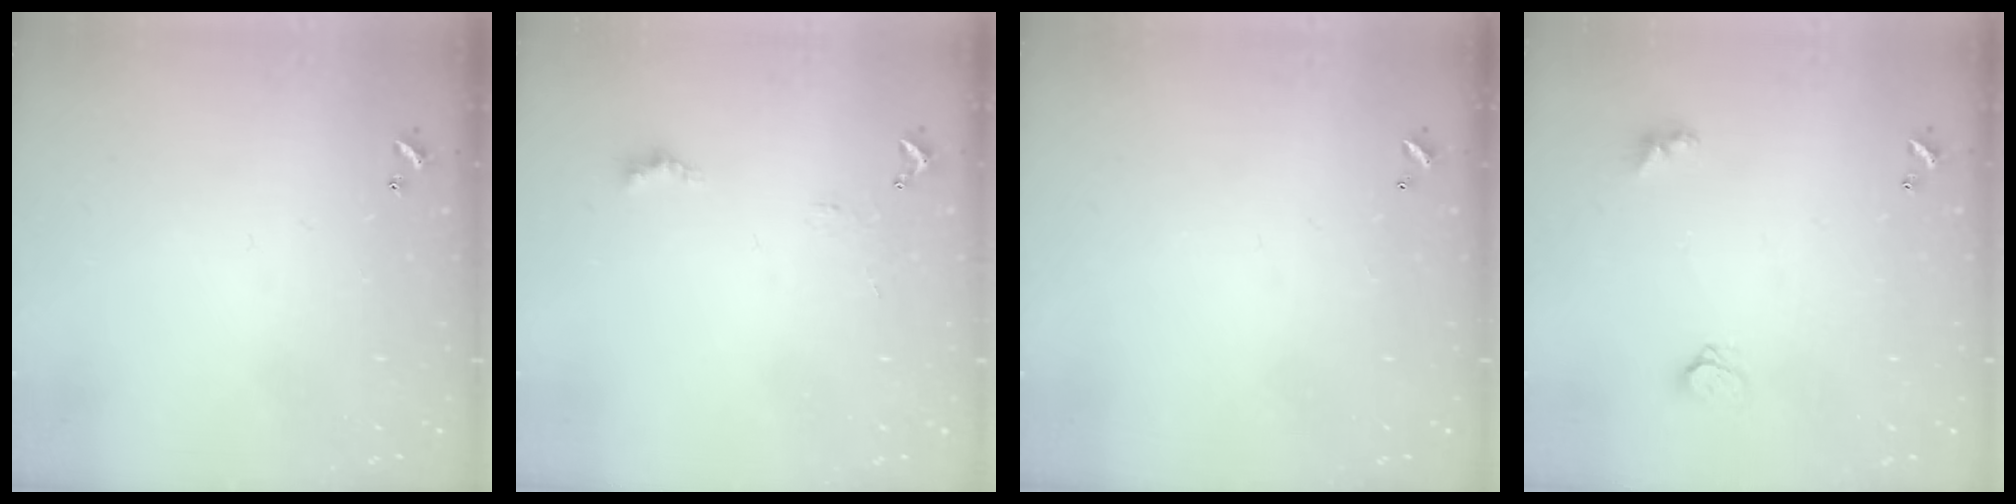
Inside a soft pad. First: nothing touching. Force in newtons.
{"total": 2.1, "press": 2.0, "slide": 0.5}
{"total": 2.8, "press": 2.8, "slide": 0.1}
{"total": 4.0, "press": 4.0, "slide": 0.3}